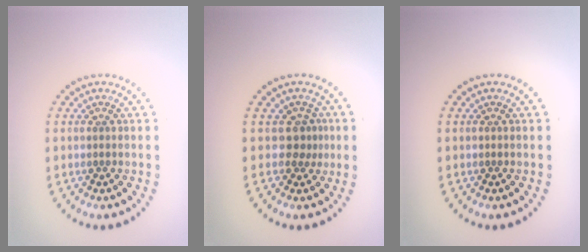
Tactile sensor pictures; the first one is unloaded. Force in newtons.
{"total": 1.9, "press": 1.4, "slide": 1.2}
{"total": 0.0}